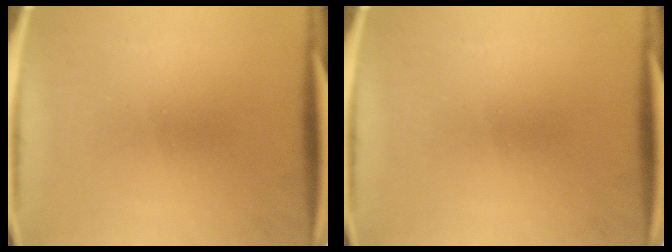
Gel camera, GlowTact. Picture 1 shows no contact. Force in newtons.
{"total": 0.0}